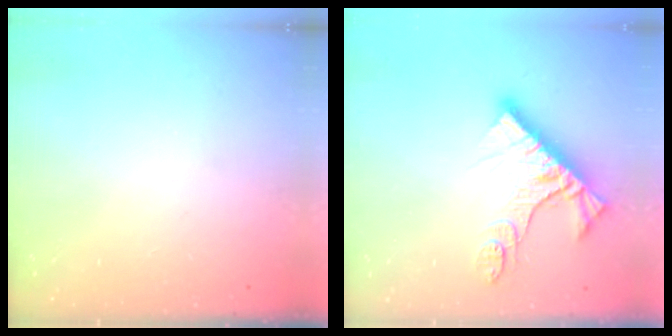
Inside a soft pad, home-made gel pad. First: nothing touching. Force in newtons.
{"total": 12.8, "press": 12.7, "slide": 1.3}